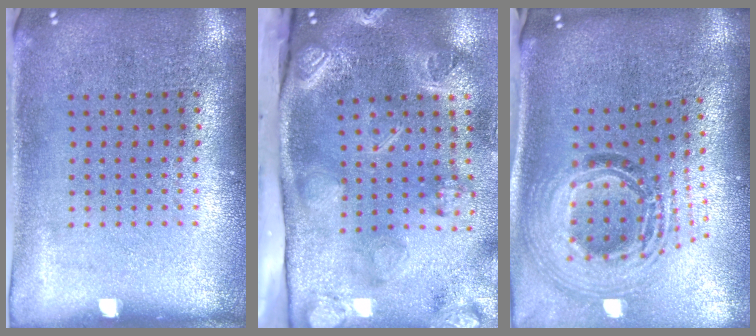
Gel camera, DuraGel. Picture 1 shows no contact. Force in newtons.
{"total": 4.7, "press": 3.3, "slide": 3.4}
{"total": 2.1, "press": 1.6, "slide": 1.4}